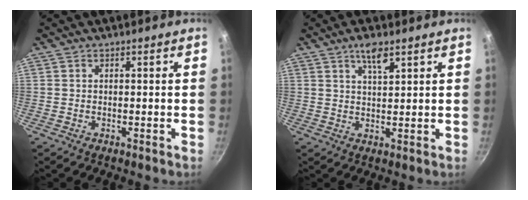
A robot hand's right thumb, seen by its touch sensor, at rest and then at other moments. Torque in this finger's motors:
{"motor_torque": [-0.46, 1.51, 0.09, 0.48, 0.16]}